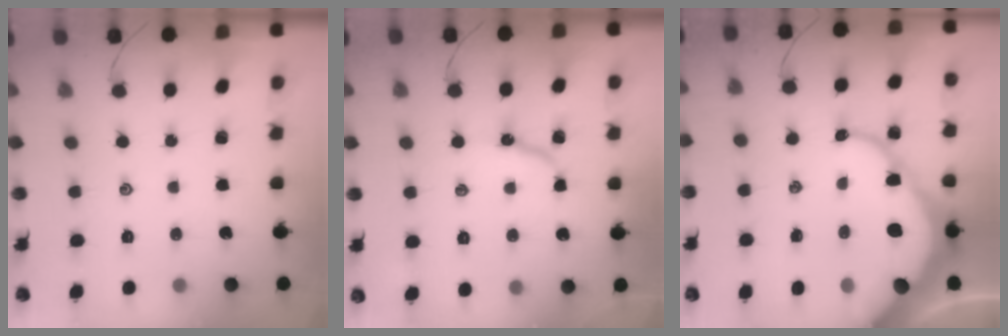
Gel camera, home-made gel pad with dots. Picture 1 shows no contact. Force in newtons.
{"total": 6.6, "press": 6.6, "slide": 0.2}
{"total": 14.0, "press": 13.9, "slide": 1.5}